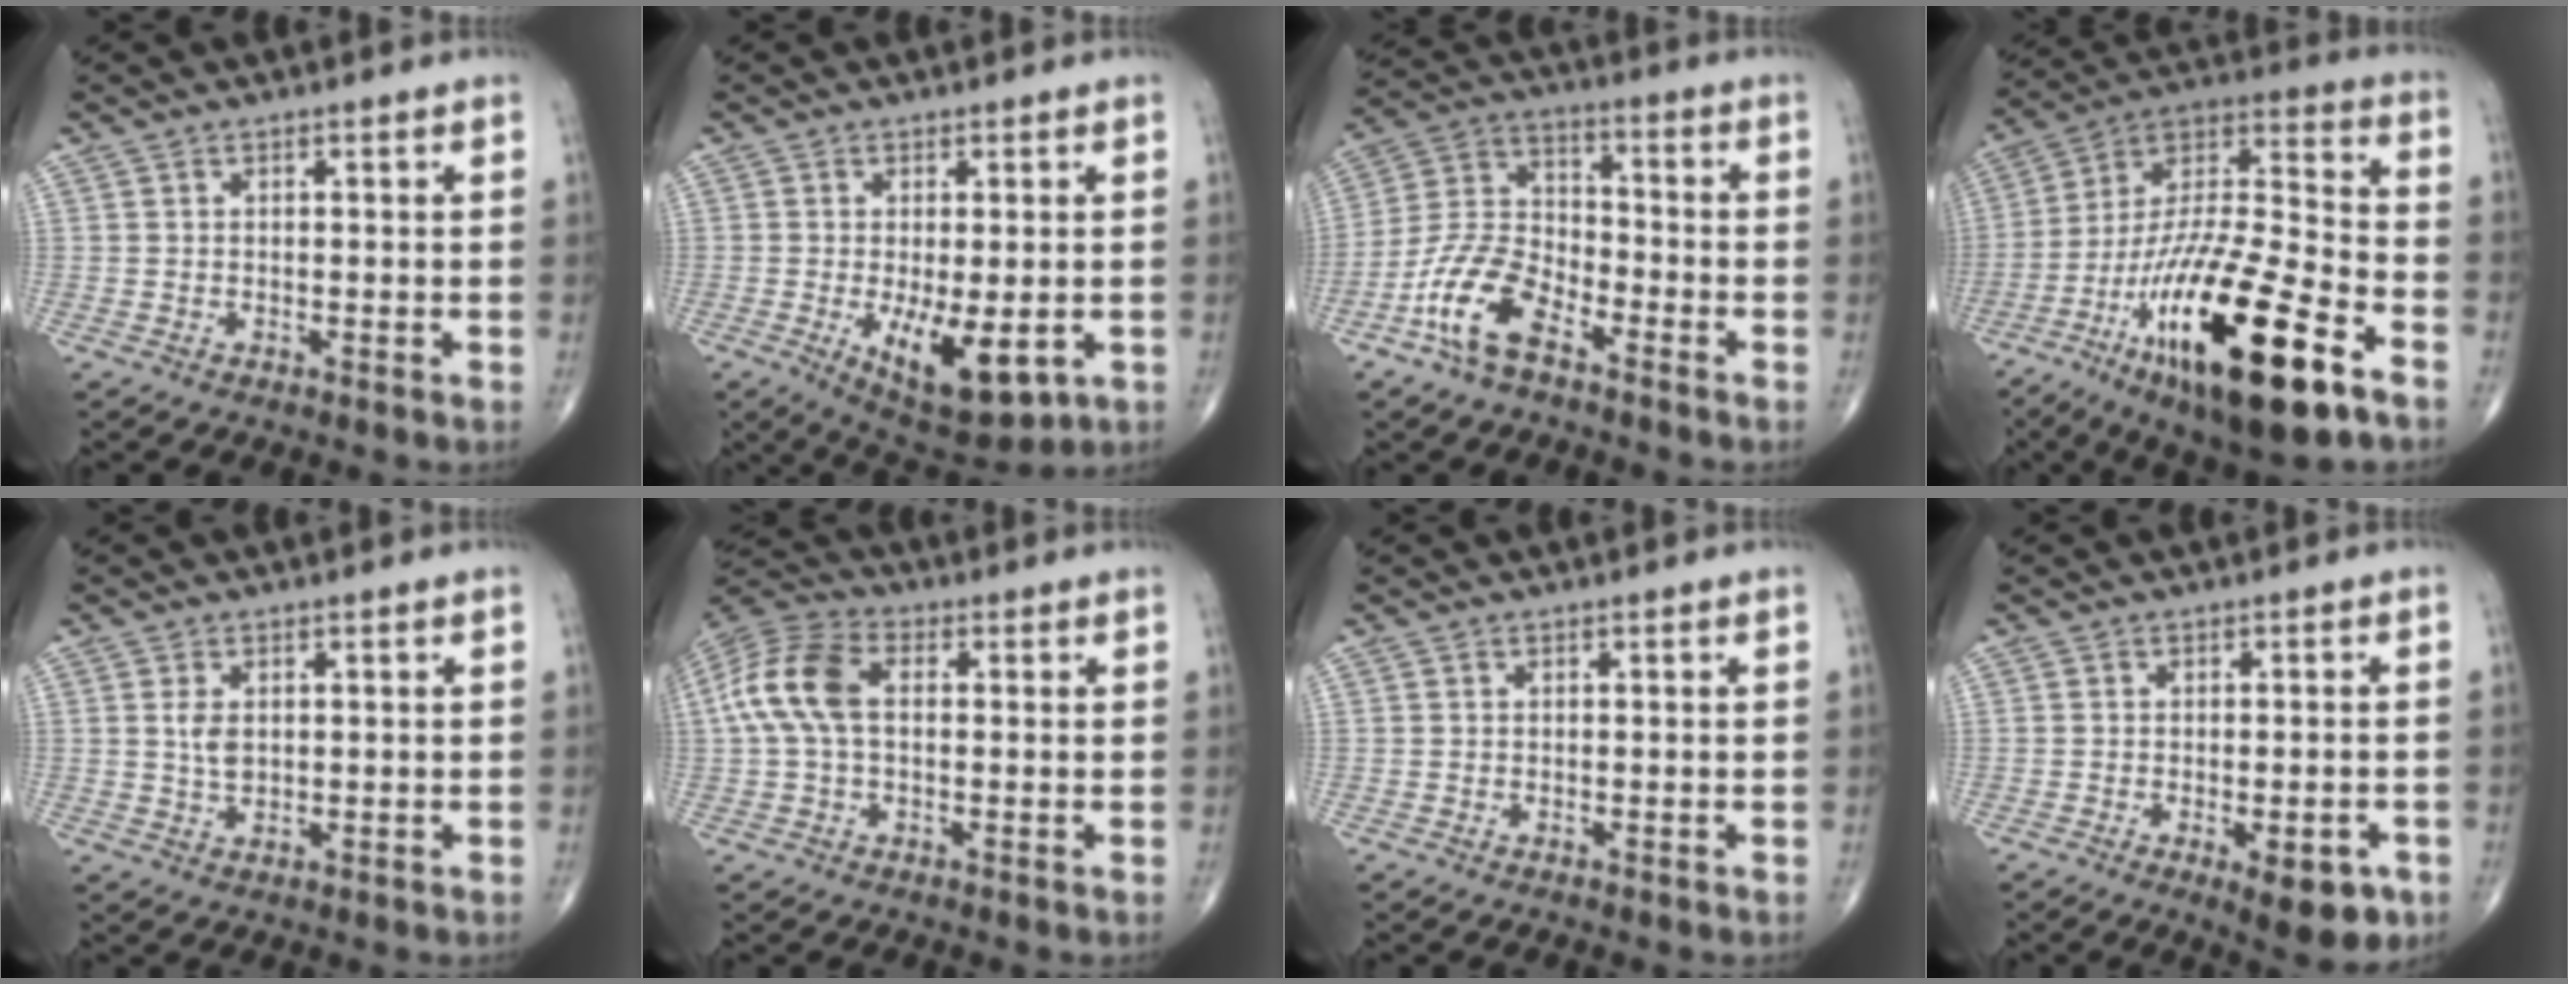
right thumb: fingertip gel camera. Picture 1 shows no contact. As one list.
[{"total": 11.5, "force": [-2.9, 4.9, 10.0], "torque": [-0.145, -0.020, -0.028]}, {"total": 12.1, "force": [-7.0, 5.6, 8.1], "torque": [-0.171, 0.044, -0.144]}, {"total": 29.1, "force": [-13.9, 8.3, 24.2], "torque": [-0.438, 0.050, -0.235]}, {"total": 3.2, "force": [0.6, 1.9, 2.5], "torque": [-0.044, -0.005, 0.014]}, {"total": 11.3, "force": [1.0, 6.9, 8.9], "torque": [-0.197, 0.030, 0.011]}, {"total": 0.0}, {"total": 8.1, "force": [-3.4, 3.1, 6.6], "torque": [-0.076, 0.003, -0.036]}]